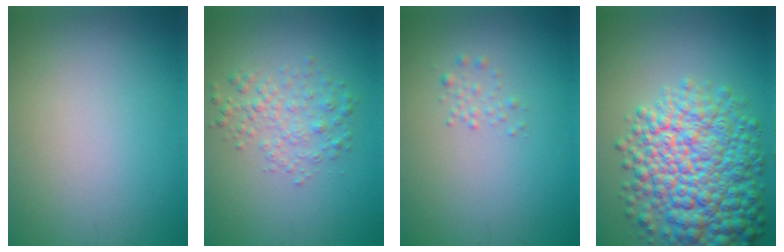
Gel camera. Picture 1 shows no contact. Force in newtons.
{"total": 2.5, "press": 2.5, "slide": 0.1}
{"total": 0.8, "press": 0.8, "slide": 0.0}
{"total": 10.8, "press": 10.8, "slide": 0.3}